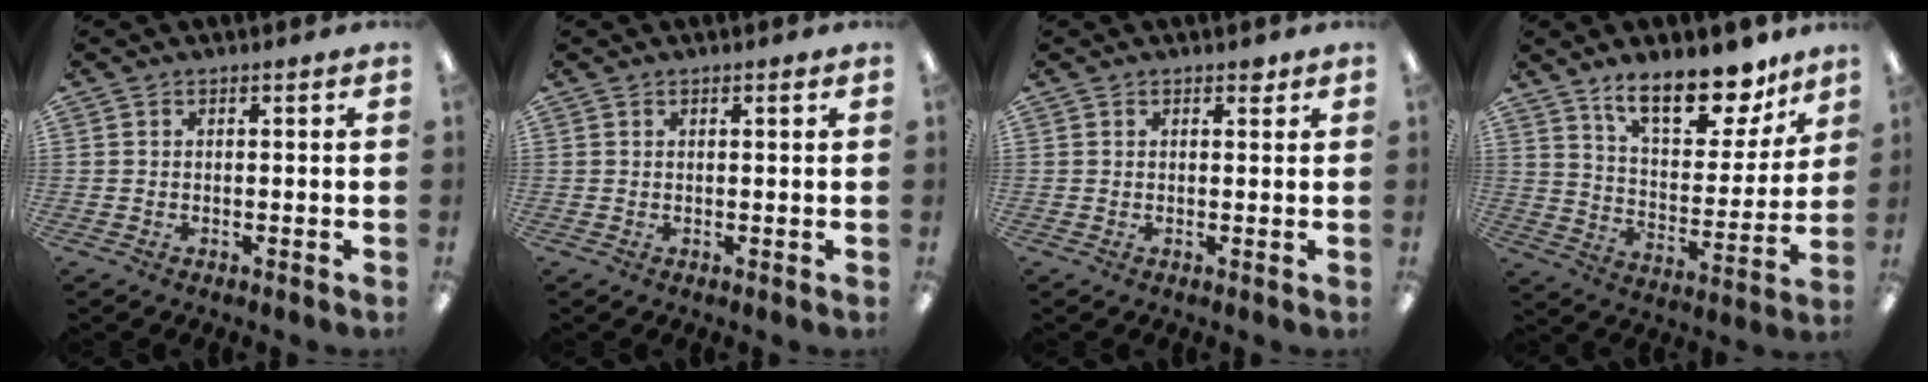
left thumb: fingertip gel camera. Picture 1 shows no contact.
{"total": 0.8, "force": [0.6, 0.2, 0.5], "torque": [-0.011, 0.002, 0.010]}
{"total": 1.8, "force": [1.3, 0.9, 0.9], "torque": [-0.002, -0.003, 0.018]}
{"total": 18.5, "force": [13.9, 7.2, 9.8], "torque": [-0.149, -0.083, 0.237]}